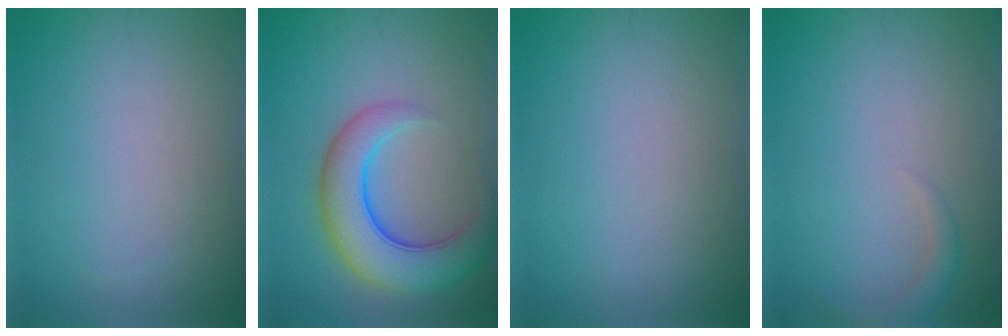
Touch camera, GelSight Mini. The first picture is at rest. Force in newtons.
{"total": 7.3, "press": 7.3, "slide": 0.4}
{"total": 0.0}
{"total": 1.5, "press": 1.5, "slide": 0.1}